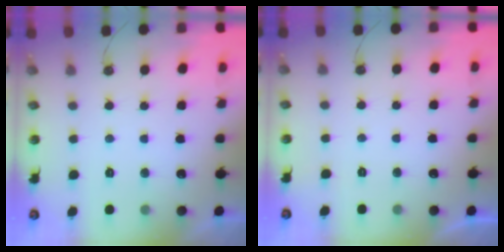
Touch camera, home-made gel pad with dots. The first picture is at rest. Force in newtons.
{"total": 0.0}